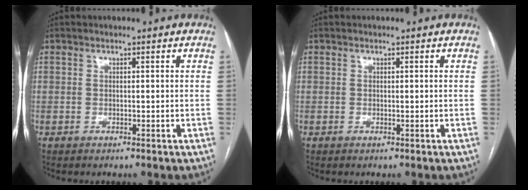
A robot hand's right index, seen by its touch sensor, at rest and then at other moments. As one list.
[{"total": 0.0}]